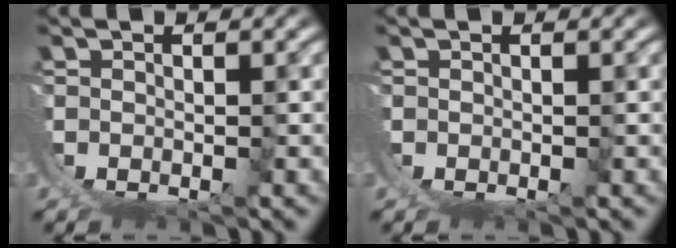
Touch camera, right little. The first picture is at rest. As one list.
[{"total": 0.0}]